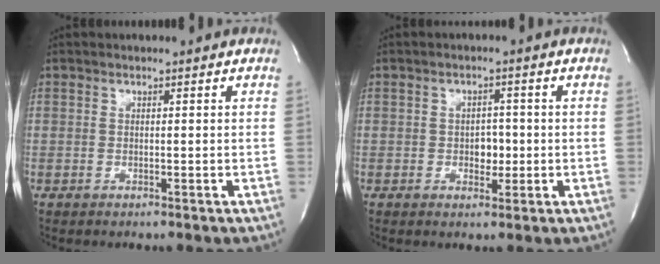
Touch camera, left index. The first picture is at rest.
{"total": 2.7, "force": [-0.3, 1.9, 1.9], "torque": [-0.021, 0.004, -0.002]}